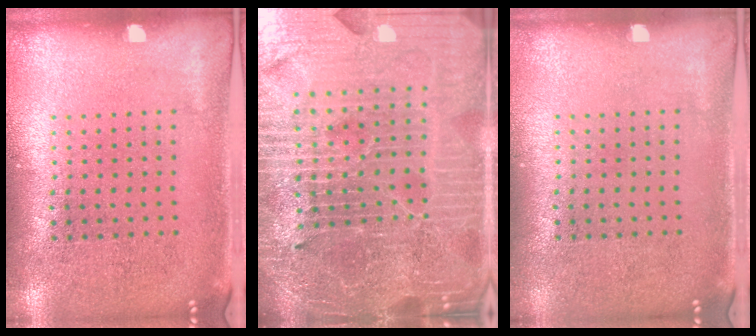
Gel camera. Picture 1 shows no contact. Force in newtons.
{"total": 6.2, "press": 5.6, "slide": 2.7}
{"total": 0.0}